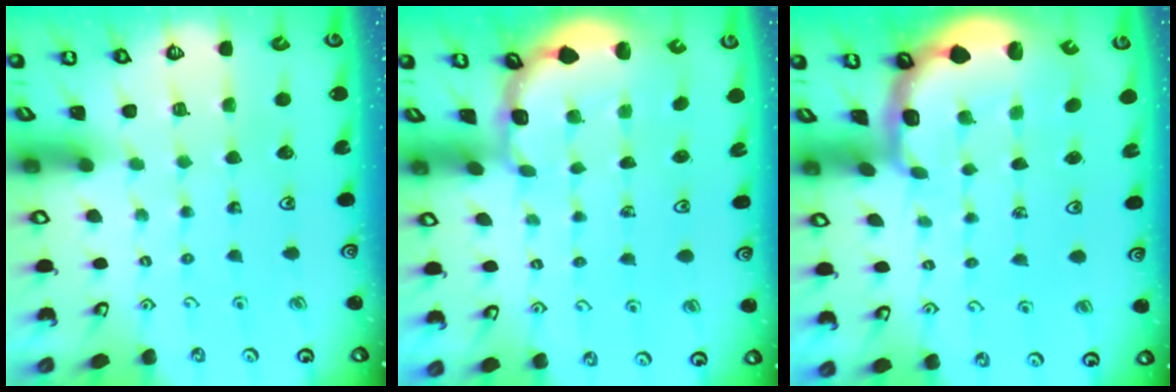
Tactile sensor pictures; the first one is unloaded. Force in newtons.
{"total": 1.8, "press": 1.5, "slide": 1.1}
{"total": 2.2, "press": 2.0, "slide": 0.8}